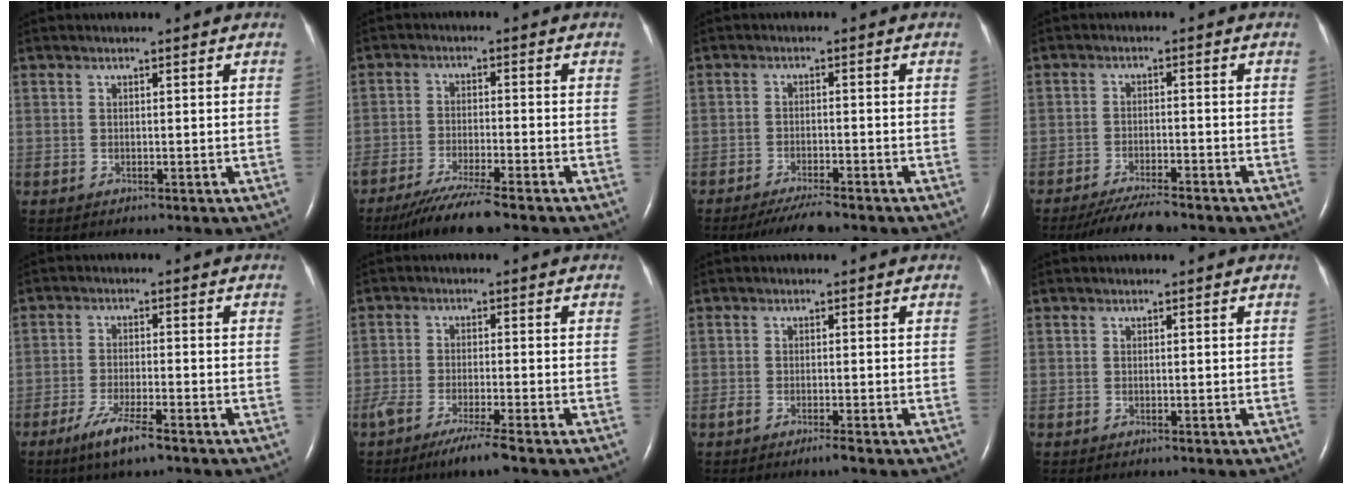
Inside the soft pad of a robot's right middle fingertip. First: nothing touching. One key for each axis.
{"total": 7.7, "fx": -6.1, "fy": -0.1, "fz": 4.6, "tx": -0.084, "ty": -0.023, "tz": -0.107}
{"total": 4.9, "fx": -4.3, "fy": 0.3, "fz": 2.4, "tx": -0.043, "ty": -0.014, "tz": -0.074}
{"total": 6.9, "fx": -6.2, "fy": 0.6, "fz": 3.0, "tx": -0.053, "ty": -0.020, "tz": -0.104}
{"total": 5.7, "fx": -3.8, "fy": 0.5, "fz": 4.3, "tx": -0.090, "ty": -0.011, "tz": -0.069}
{"total": 5.6, "fx": -4.0, "fy": -0.2, "fz": 4.0, "tx": -0.072, "ty": -0.015, "tz": -0.070}
{"total": 1.4, "fx": -1.0, "fy": -0.2, "fz": 1.0, "tx": -0.023, "ty": -0.003, "tz": -0.022}
{"total": 0.0}